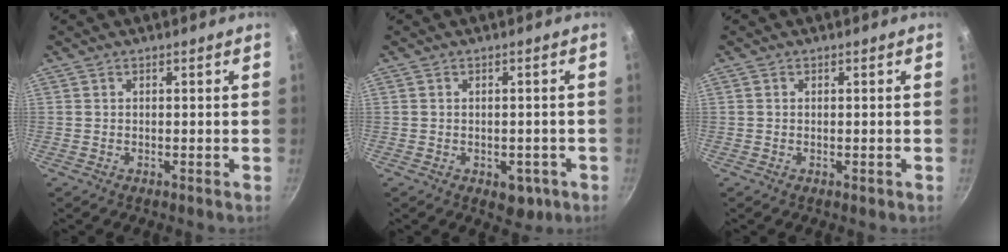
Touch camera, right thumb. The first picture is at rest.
{"total": 4.7, "force": [-1.8, 3.1, 3.0], "torque": [-0.012, 0.016, -0.010]}
{"total": 0.6, "force": [0.0, 0.5, 0.4], "torque": [-0.002, 0.002, -0.001]}